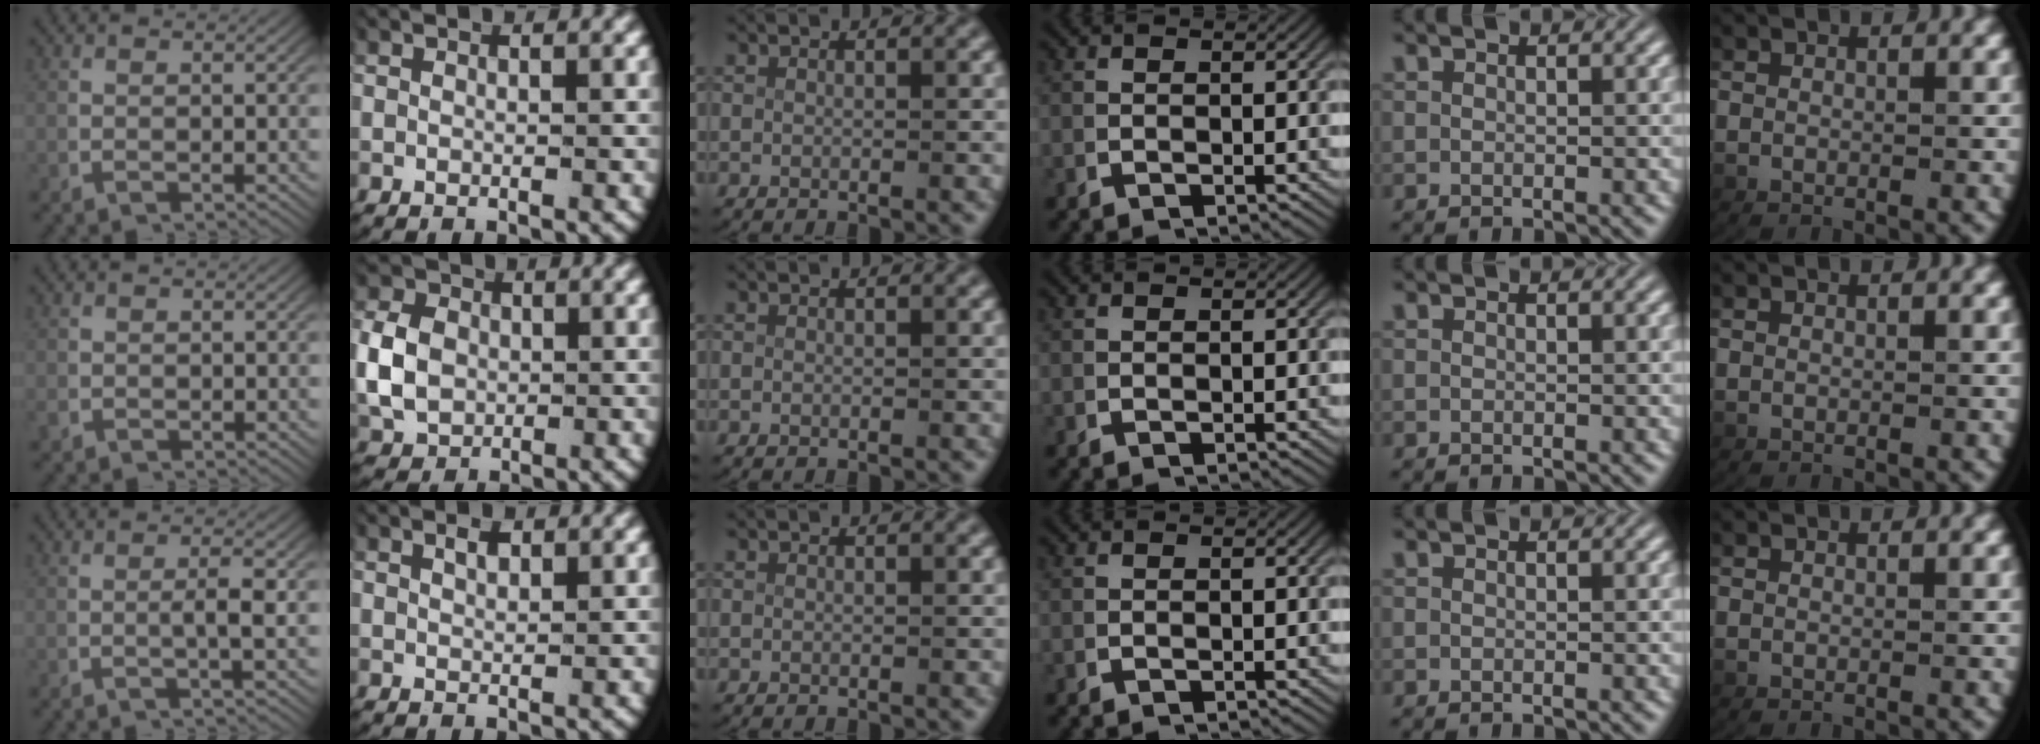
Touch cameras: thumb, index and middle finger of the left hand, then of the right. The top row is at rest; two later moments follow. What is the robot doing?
{"motion": "lift_and_place", "object": "key"}